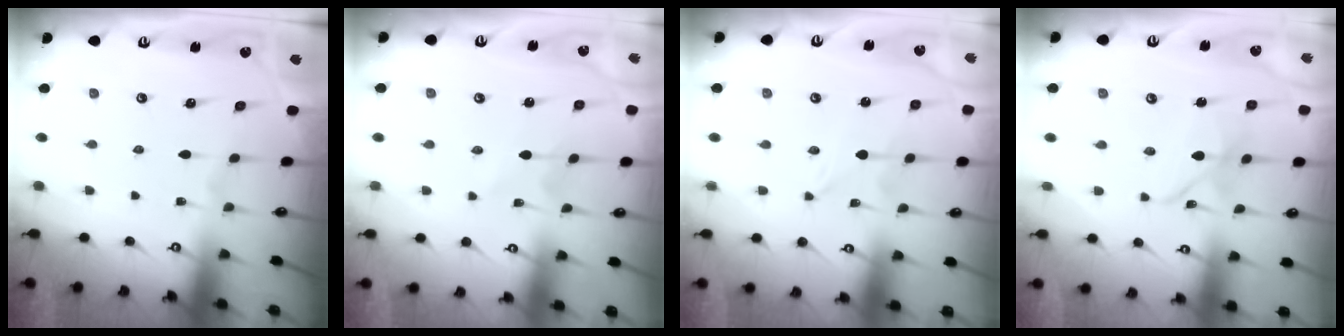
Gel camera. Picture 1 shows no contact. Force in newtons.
{"total": 0.8, "press": 0.8, "slide": 0.1}
{"total": 0.0}
{"total": 6.4, "press": 6.4, "slide": 0.5}